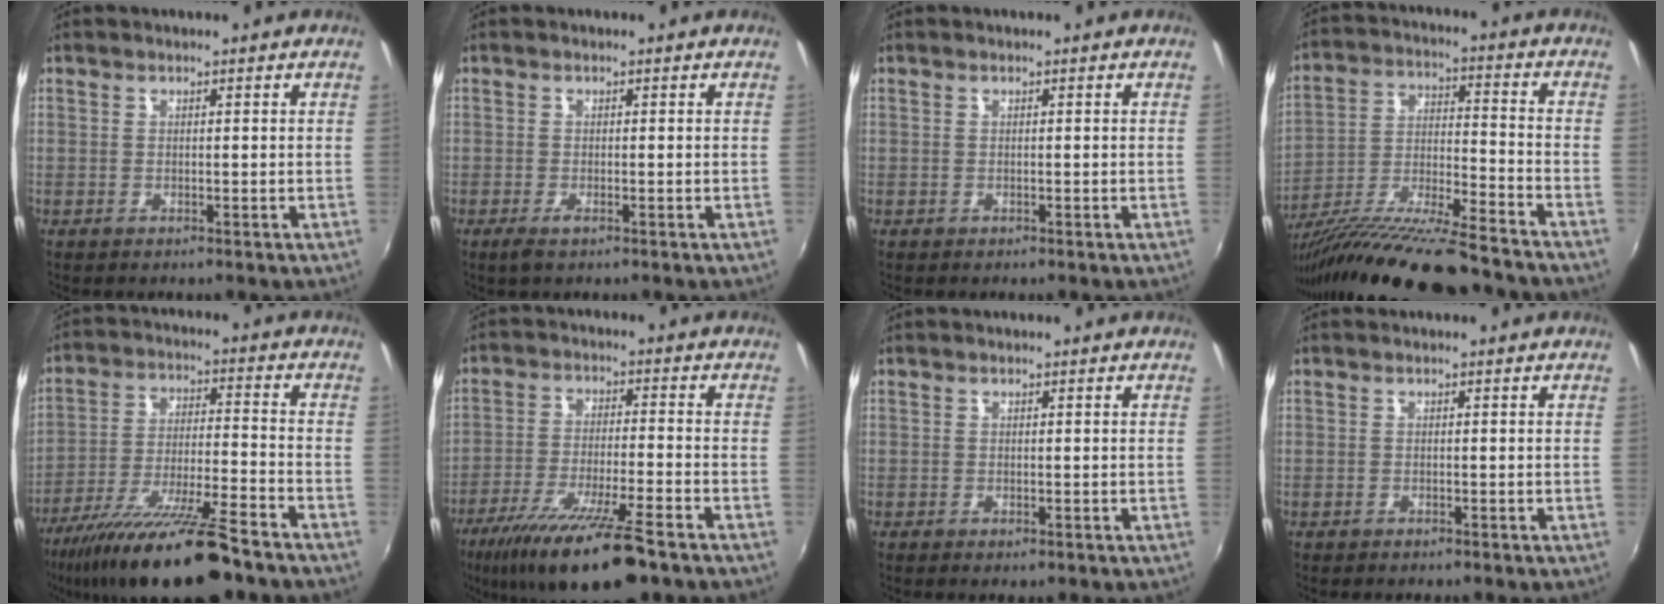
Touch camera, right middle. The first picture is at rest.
{"total": 1.9, "force": [-1.1, 0.4, 1.5], "torque": [-0.030, -0.008, -0.020]}
{"total": 0.0}
{"total": 20.5, "force": [-17.2, 1.3, 11.0], "torque": [-0.202, -0.047, -0.286]}
{"total": 19.5, "force": [-15.3, 2.2, 12.0], "torque": [-0.233, -0.045, -0.257]}
{"total": 16.2, "force": [-11.4, 2.0, 11.4], "torque": [-0.223, -0.048, -0.195]}
{"total": 0.7, "force": [-0.3, 0.4, 0.4], "torque": [-0.008, -0.004, -0.006]}
{"total": 0.8, "force": [-0.7, 0.4, 0.2], "torque": [-0.008, -0.002, -0.012]}